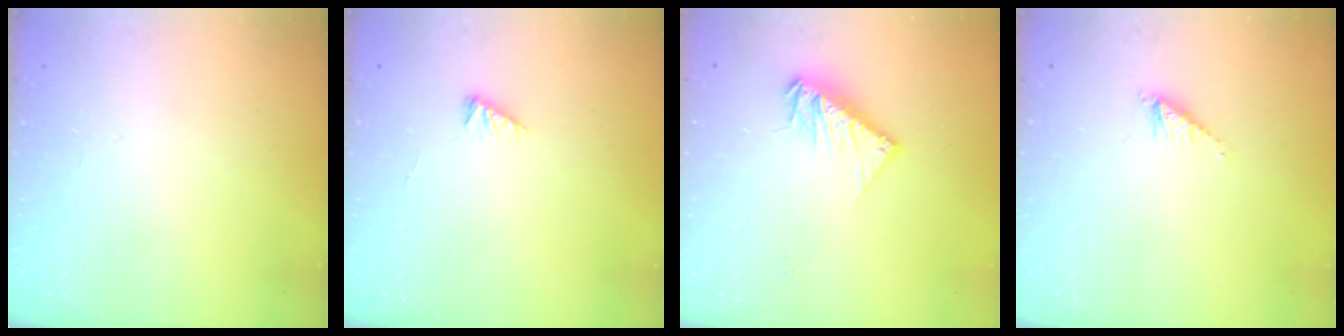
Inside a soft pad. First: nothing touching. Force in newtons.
{"total": 1.9, "press": 1.8, "slide": 0.4}
{"total": 9.8, "press": 9.7, "slide": 0.7}
{"total": 2.2, "press": 2.2, "slide": 0.3}